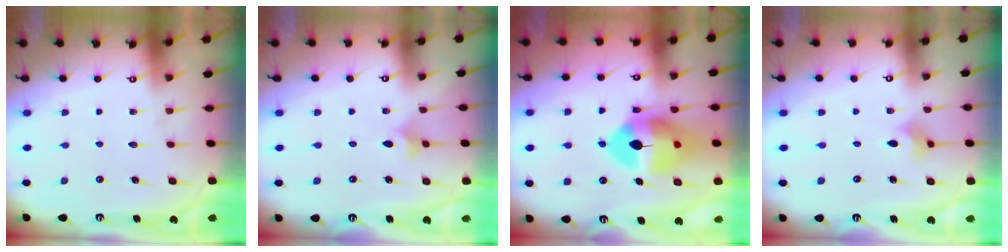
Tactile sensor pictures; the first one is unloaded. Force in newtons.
{"total": 3.0, "press": 2.9, "slide": 0.5}
{"total": 15.7, "press": 15.6, "slide": 2.0}
{"total": 4.1, "press": 4.1, "slide": 0.3}